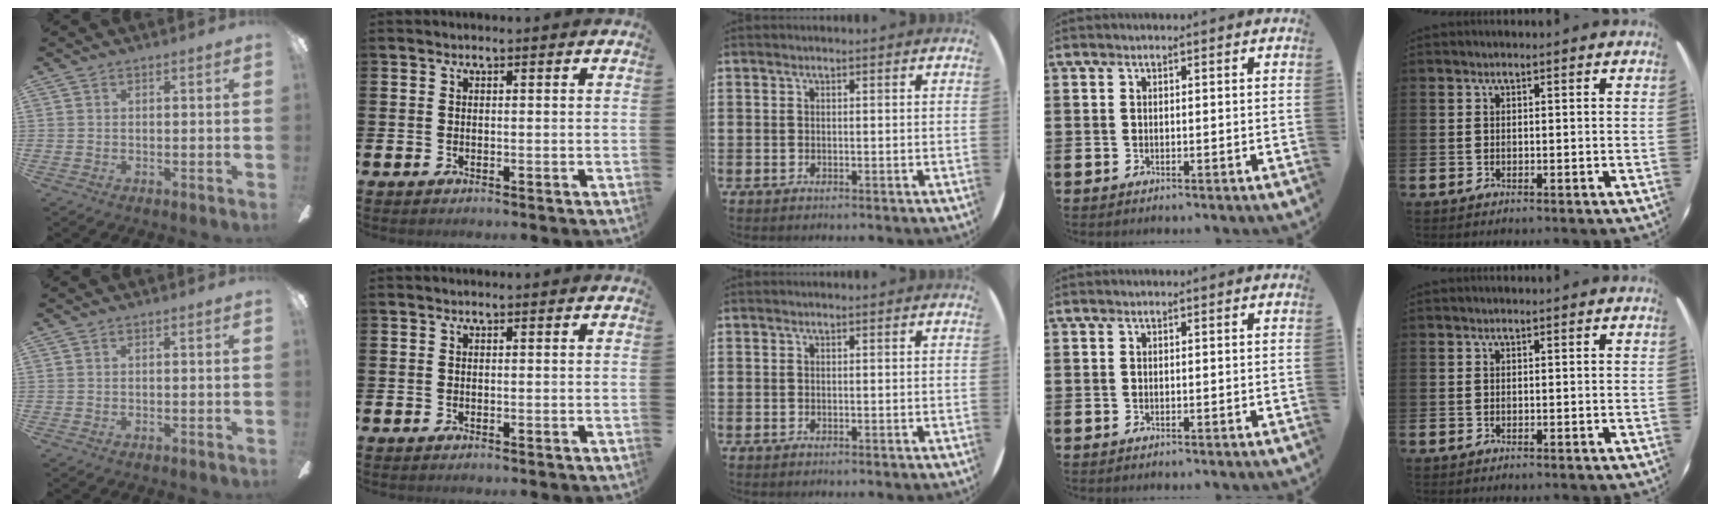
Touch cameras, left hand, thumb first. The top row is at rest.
{}